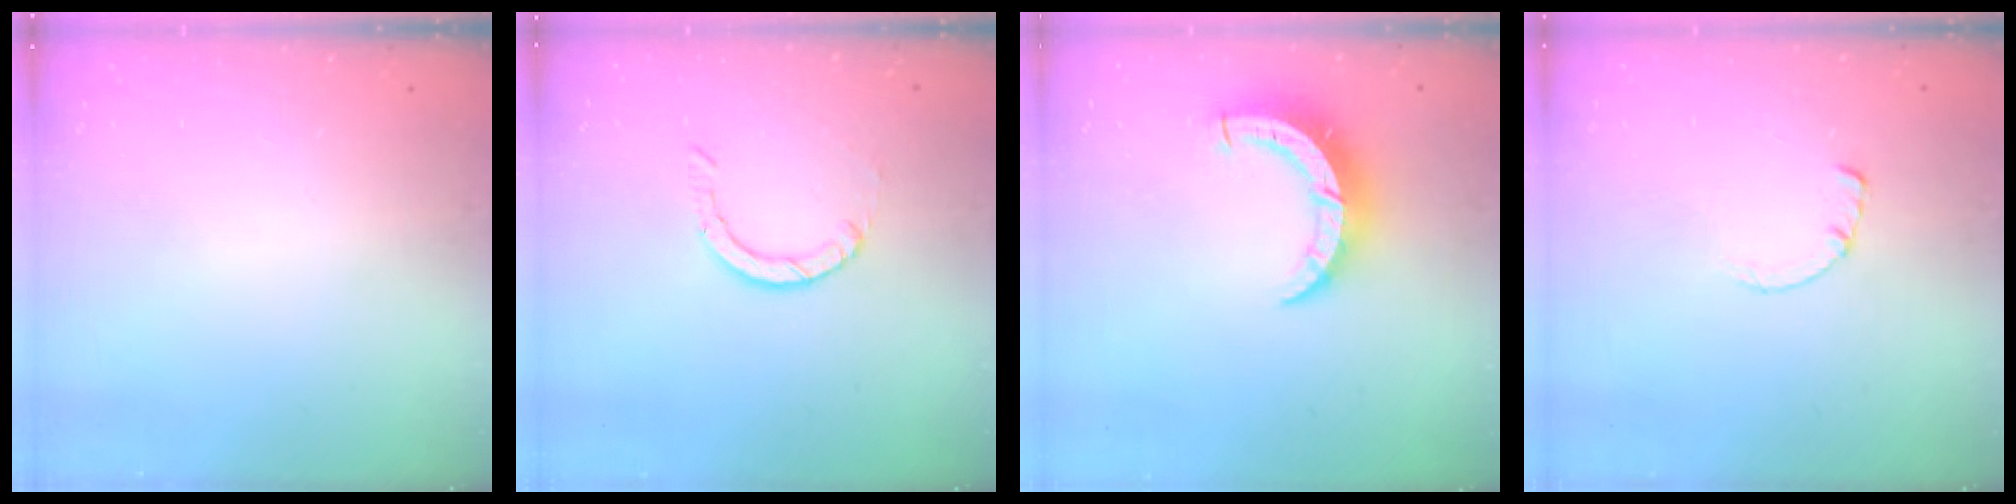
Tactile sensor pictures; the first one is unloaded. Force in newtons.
{"total": 0.9, "press": 0.9, "slide": 0.1}
{"total": 8.3, "press": 8.3, "slide": 1.0}
{"total": 0.7, "press": 0.6, "slide": 0.2}